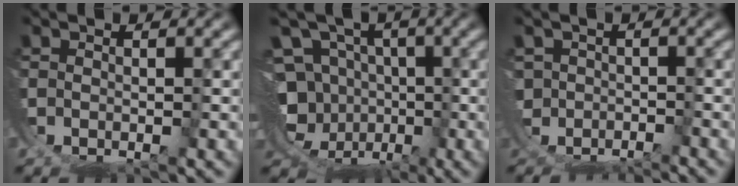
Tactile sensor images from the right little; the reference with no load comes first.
{"total": 13.7, "force": [-0.3, 12.6, 5.3], "torque": [-0.129, -0.057, -0.001]}
{"total": 2.6, "force": [-2.3, 1.1, -0.5], "torque": [-0.011, -0.030, -0.022]}